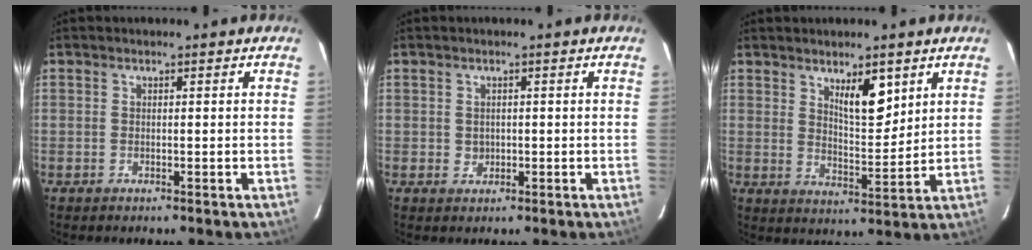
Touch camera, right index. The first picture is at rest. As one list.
[{"total": 1.6, "force": [-0.1, 1.4, 0.7], "torque": [-0.015, 0.001, 0.004]}, {"total": 6.7, "force": [3.7, 2.1, 5.2], "torque": [-0.090, -0.007, 0.066]}]